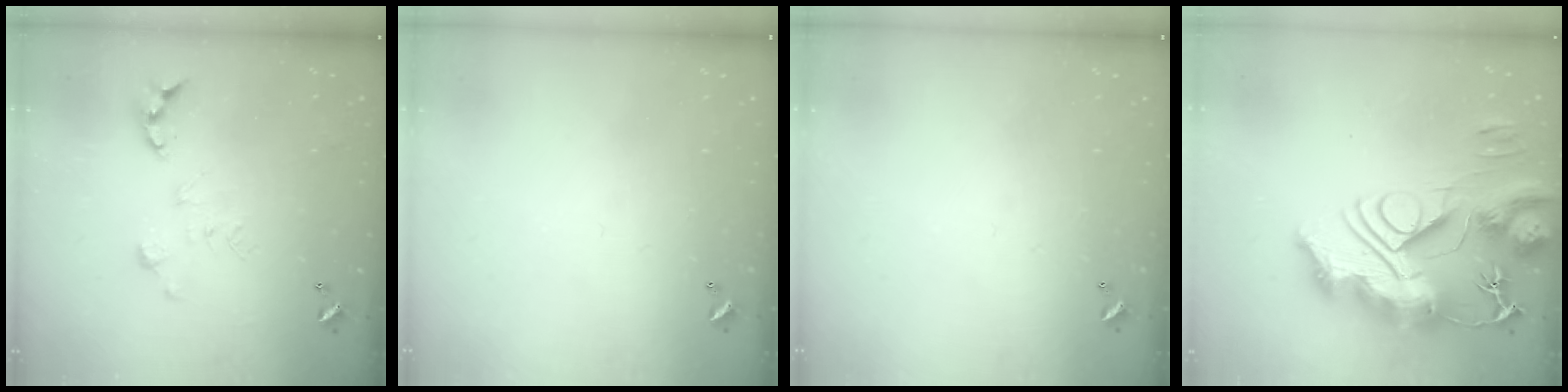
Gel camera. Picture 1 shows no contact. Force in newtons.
{"total": 0.0}
{"total": 0.0}
{"total": 0.5, "press": 0.5, "slide": 0.0}